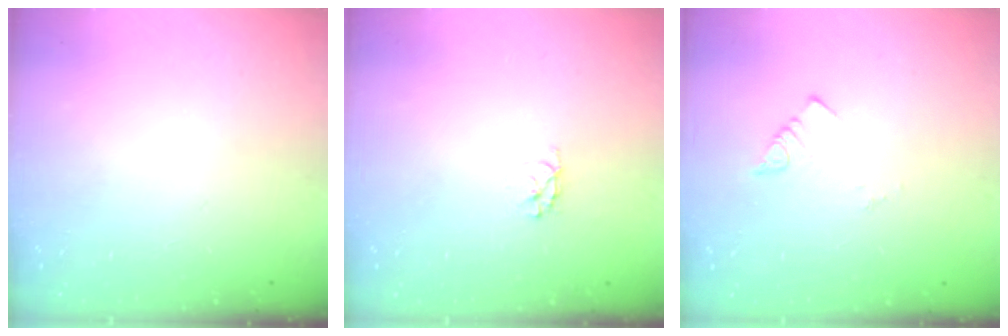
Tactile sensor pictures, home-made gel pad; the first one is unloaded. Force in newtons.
{"total": 2.9, "press": 2.9, "slide": 0.3}
{"total": 1.9, "press": 1.9, "slide": 0.1}